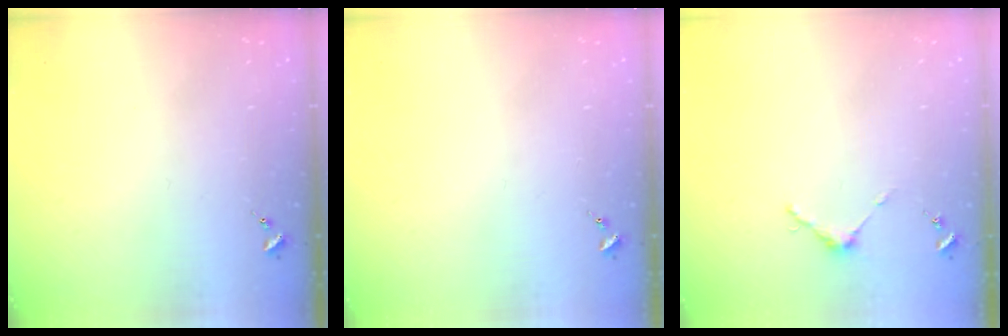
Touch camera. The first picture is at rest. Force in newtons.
{"total": 0.0}
{"total": 3.7, "press": 3.7, "slide": 0.3}